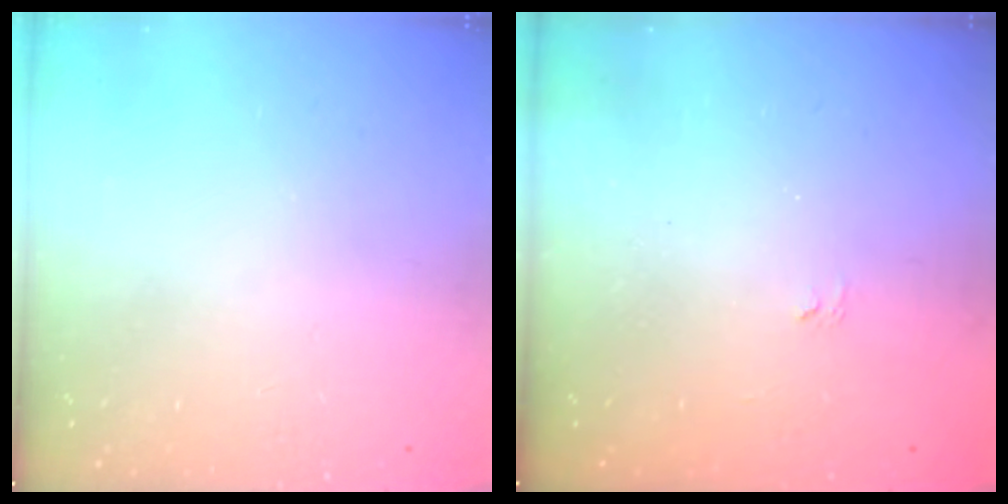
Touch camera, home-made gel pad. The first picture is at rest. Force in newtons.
{"total": 1.5, "press": 1.1, "slide": 1.0}